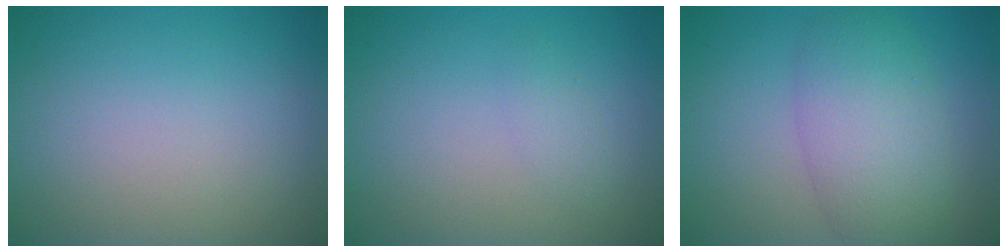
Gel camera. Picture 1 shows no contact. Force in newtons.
{"total": 1.0, "press": 1.0, "slide": 0.1}
{"total": 5.9, "press": 5.9, "slide": 0.1}